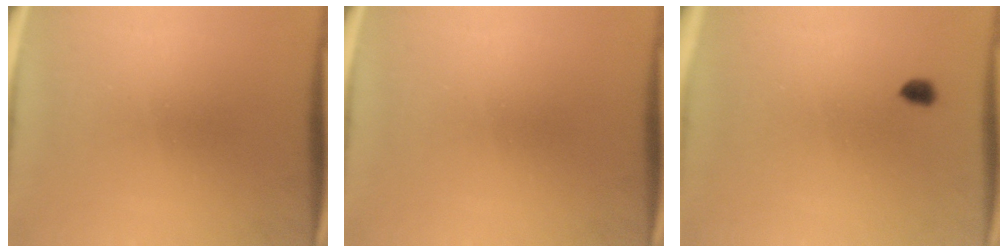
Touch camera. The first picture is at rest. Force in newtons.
{"total": 0.0}
{"total": 2.1}